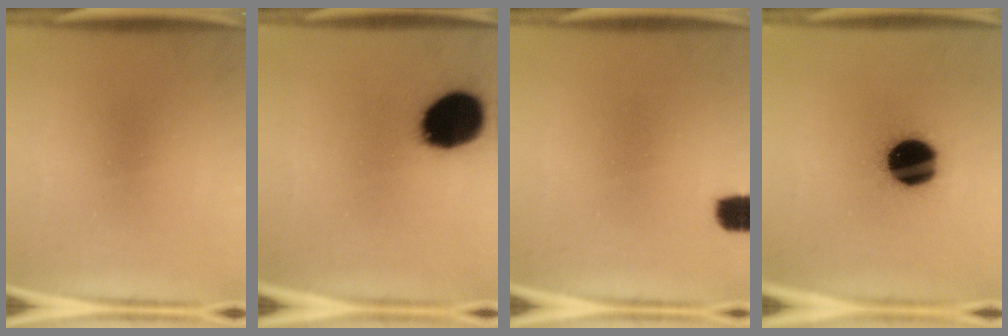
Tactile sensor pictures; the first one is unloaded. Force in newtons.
{"total": 19.1}
{"total": 3.5}
{"total": 19.3}